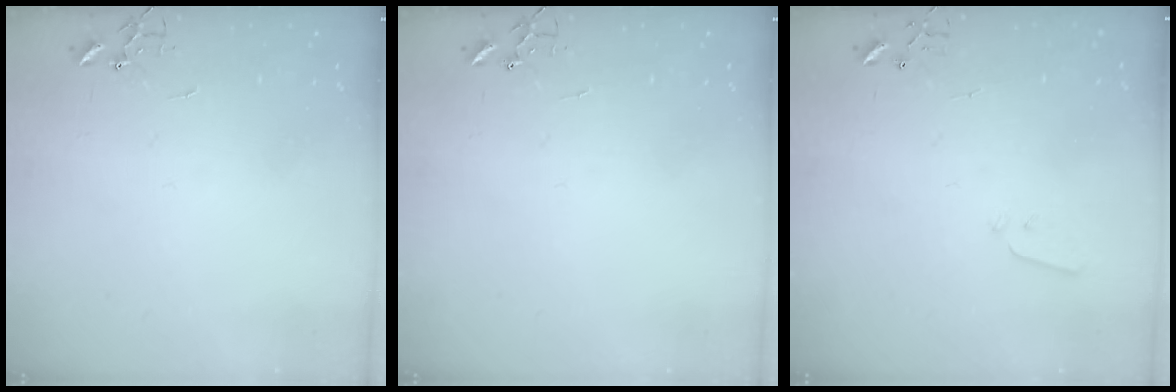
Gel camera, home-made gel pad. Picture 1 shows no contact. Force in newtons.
{"total": 0.0}
{"total": 3.0, "press": 2.9, "slide": 0.7}